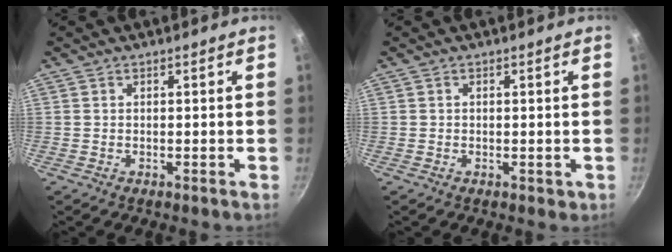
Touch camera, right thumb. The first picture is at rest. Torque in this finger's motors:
{"motor_torque": [-0.30, 0.05, -0.28, 0.10, -0.01]}